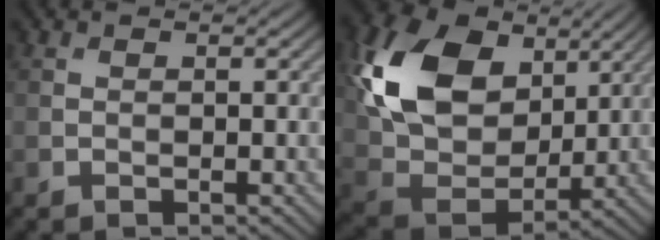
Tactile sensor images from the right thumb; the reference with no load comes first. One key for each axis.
{"total": 14.9, "fx": 5.2, "fy": 10.3, "fz": 9.4, "tx": -0.211, "ty": 0.009, "tz": 0.098}